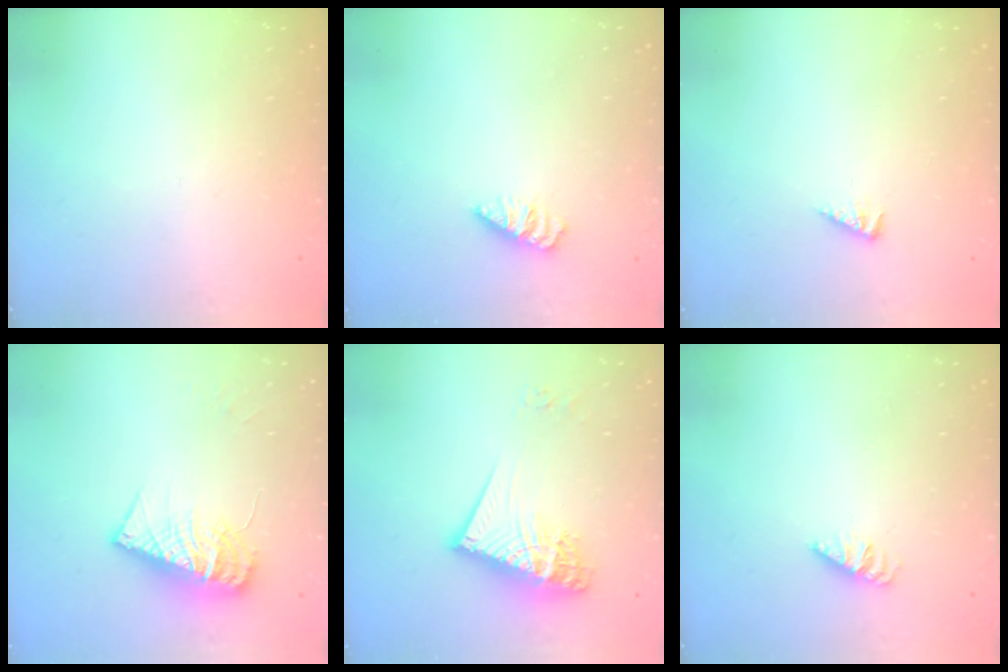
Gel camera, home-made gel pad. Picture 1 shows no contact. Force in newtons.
{"total": 0.0}
{"total": 1.4, "press": 1.4, "slide": 0.5}
{"total": 12.6, "press": 12.5, "slide": 1.2}
{"total": 16.9, "press": 16.9, "slide": 1.5}
{"total": 0.6, "press": 0.5, "slide": 0.2}